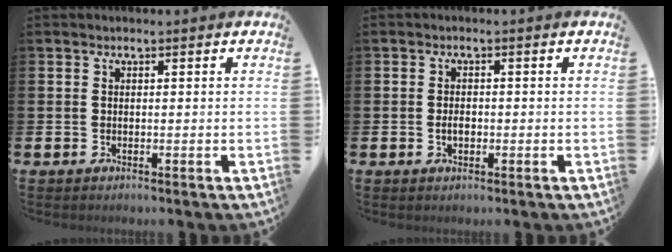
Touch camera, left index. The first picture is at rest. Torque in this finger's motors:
{"motor_torque": [0.32, 0.22, 0.01, 0.04]}